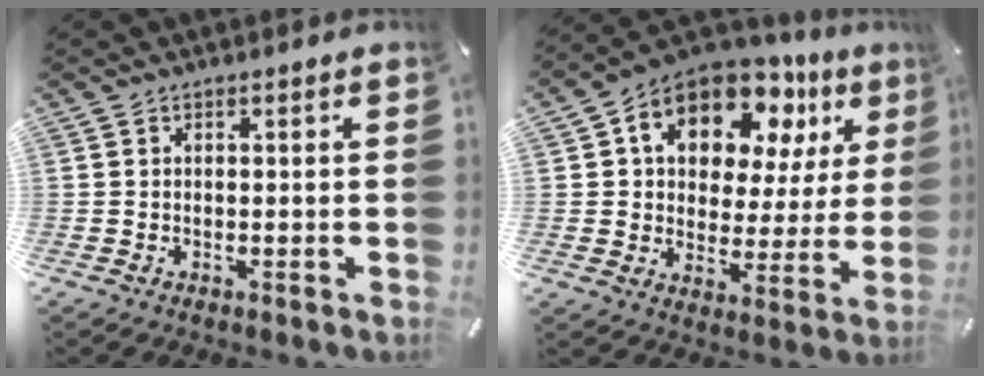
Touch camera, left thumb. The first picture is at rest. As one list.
[{"total": 14.8, "force": [9.1, 9.2, 7.3], "torque": [-0.127, -0.060, 0.160]}]